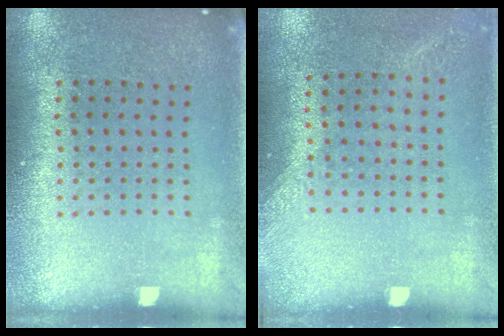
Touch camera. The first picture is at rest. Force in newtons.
{"total": 1.3, "press": 1.0, "slide": 0.7}